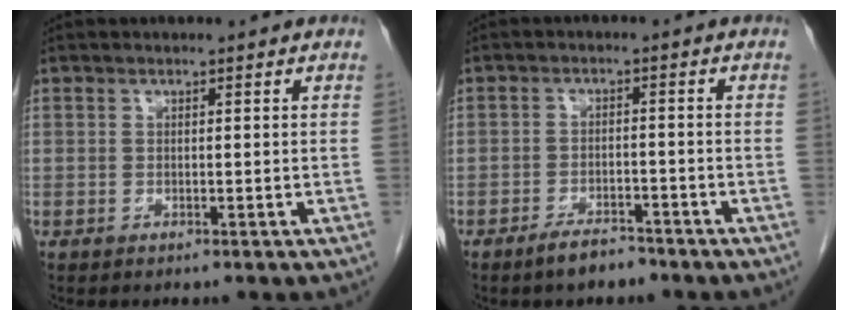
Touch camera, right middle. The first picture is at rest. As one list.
[{"total": 3.7, "force": [-3.1, 1.1, 1.7], "torque": [-0.040, -0.002, -0.050]}]